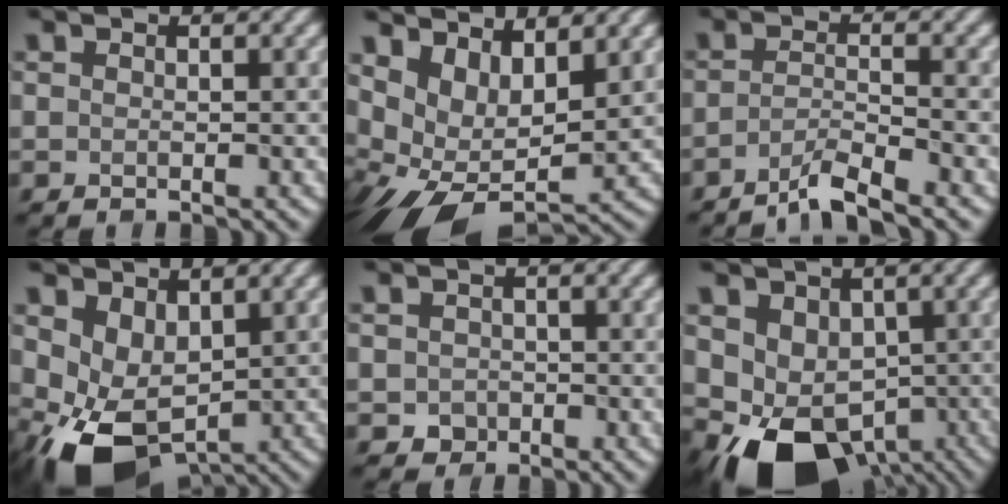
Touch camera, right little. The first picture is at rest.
{"total": 8.6, "force": [2.0, 4.7, 6.9], "torque": [-0.126, -0.009, 0.036]}
{"total": 3.5, "force": [-2.5, 0.6, 2.4], "torque": [-0.037, 0.003, -0.062]}
{"total": 7.4, "force": [-0.9, 4.9, 5.5], "torque": [-0.125, -0.026, -0.005]}
{"total": 1.6, "force": [-0.4, 1.5, 0.6], "torque": [-0.006, -0.004, -0.009]}
{"total": 11.9, "force": [-4.5, 8.2, 7.3], "torque": [-0.099, -0.035, -0.048]}